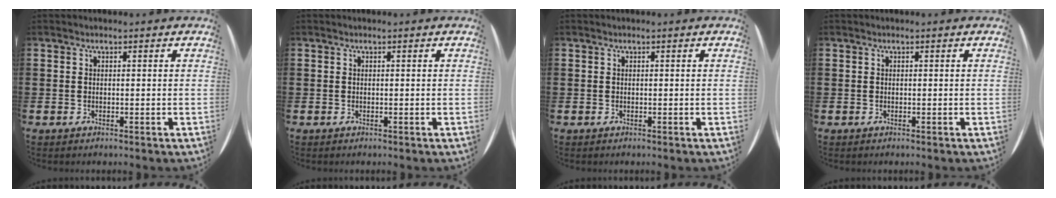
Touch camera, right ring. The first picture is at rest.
{"total": 0.0}
{"total": 0.0}
{"total": 0.0}